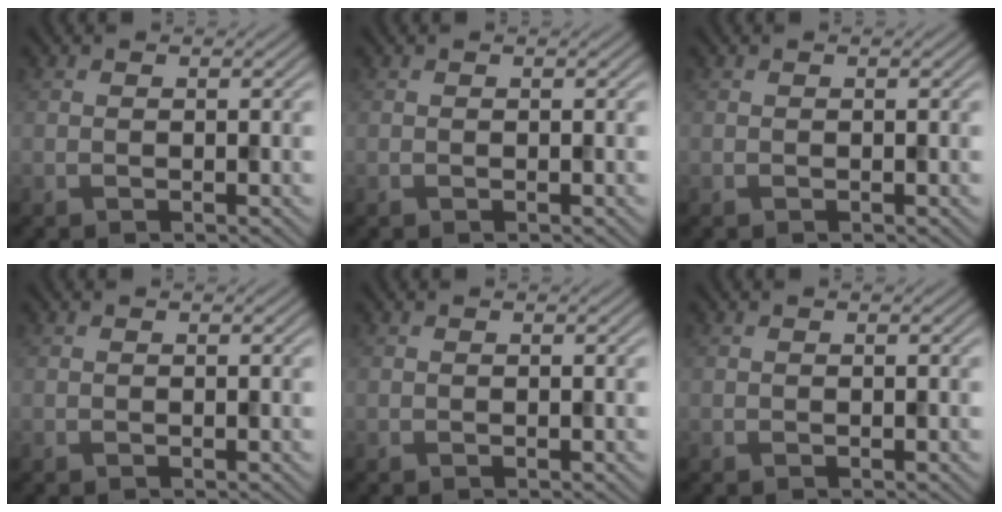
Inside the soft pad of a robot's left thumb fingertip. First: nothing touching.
{"total": 0.0}
{"total": 0.0}
{"total": 0.0}
{"total": 0.0}
{"total": 0.0}